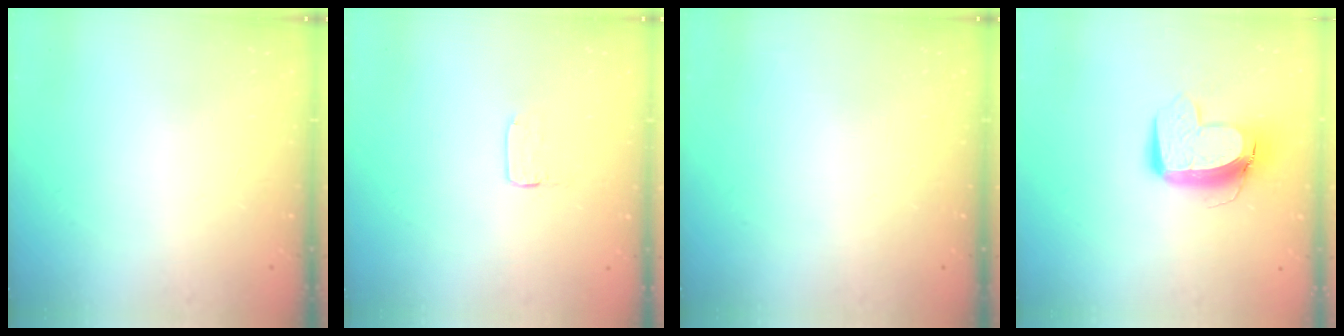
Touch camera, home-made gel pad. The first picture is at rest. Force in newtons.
{"total": 2.0, "press": 2.0, "slide": 0.0}
{"total": 0.0}
{"total": 11.5, "press": 11.4, "slide": 1.2}